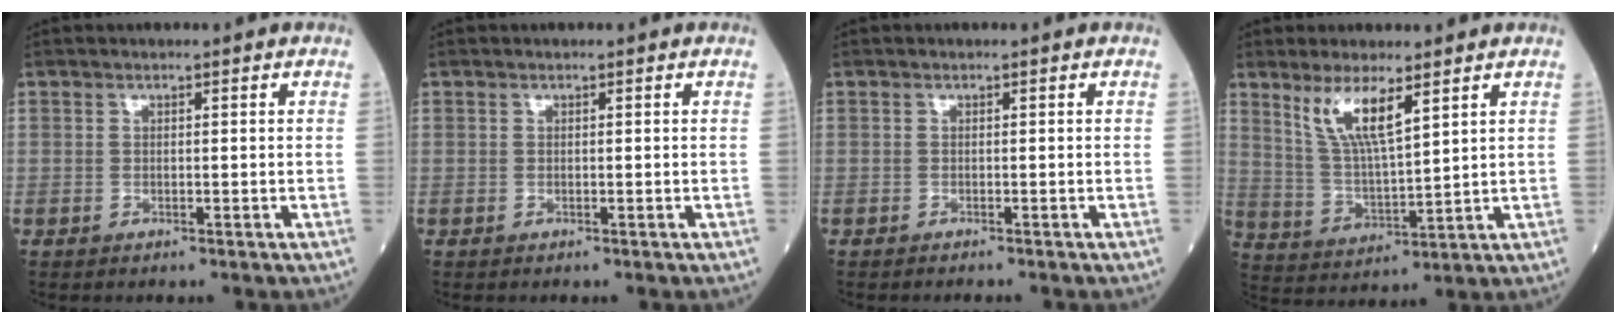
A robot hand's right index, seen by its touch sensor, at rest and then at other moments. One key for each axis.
{"total": 0.0}
{"total": 1.4, "fx": -1.3, "fy": 0.0, "fz": 0.4, "tx": -0.005, "ty": -0.002, "tz": -0.017}
{"total": 8.0, "fx": 4.7, "fy": 1.2, "fz": 6.3, "tx": -0.130, "ty": -0.008, "tz": 0.098}